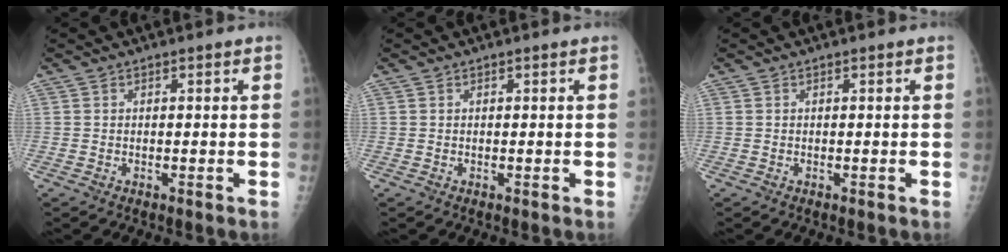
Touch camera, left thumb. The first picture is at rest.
{"total": 0.0}
{"total": 0.0}